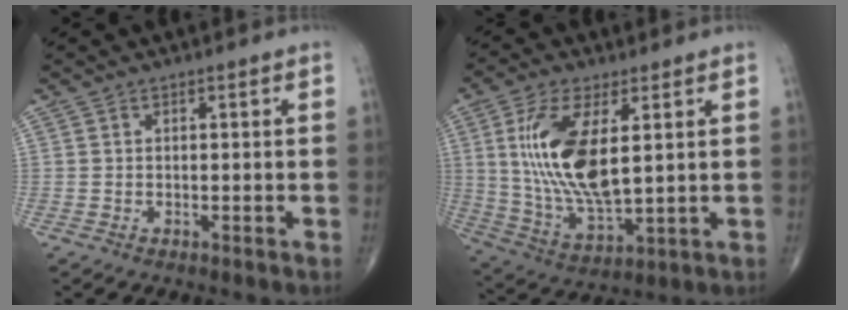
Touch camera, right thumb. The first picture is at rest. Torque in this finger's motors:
{"motor_torque": [0.62, 1.79, 1.62, 0.62, 0.61]}